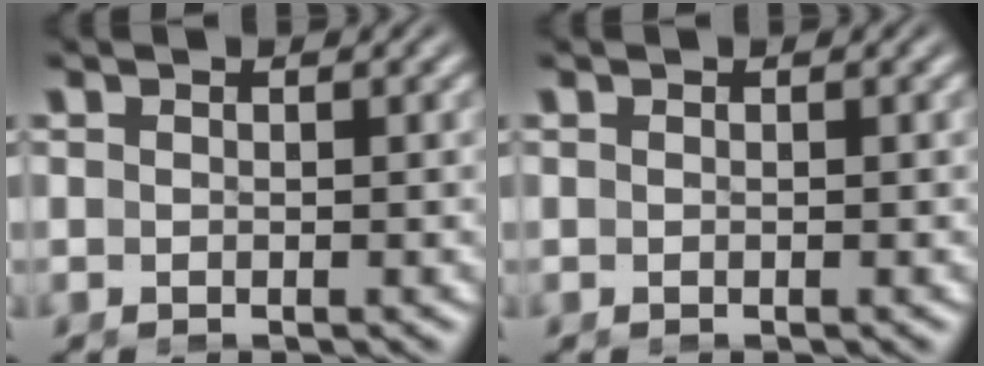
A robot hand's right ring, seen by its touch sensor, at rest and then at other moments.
{"total": 0.0}